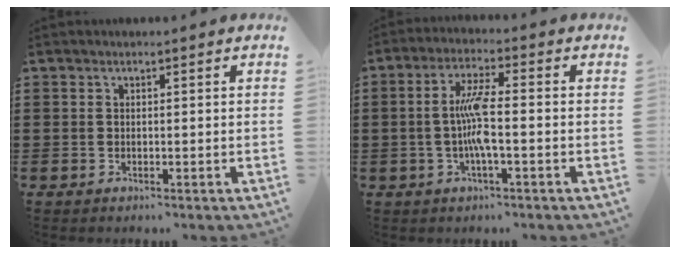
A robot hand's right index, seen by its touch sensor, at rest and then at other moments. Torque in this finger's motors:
{"motor_torque": [1.63, -0.39, 0.70, 0.21]}